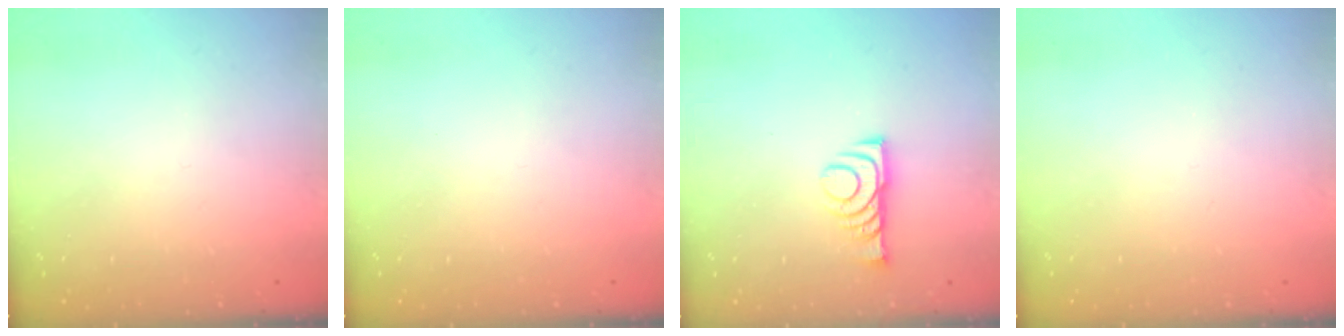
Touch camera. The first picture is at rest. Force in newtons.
{"total": 0.0}
{"total": 8.2, "press": 8.1, "slide": 1.0}
{"total": 0.0}